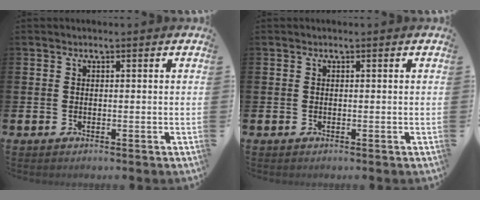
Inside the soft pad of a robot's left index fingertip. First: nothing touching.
{"total": 0.0}